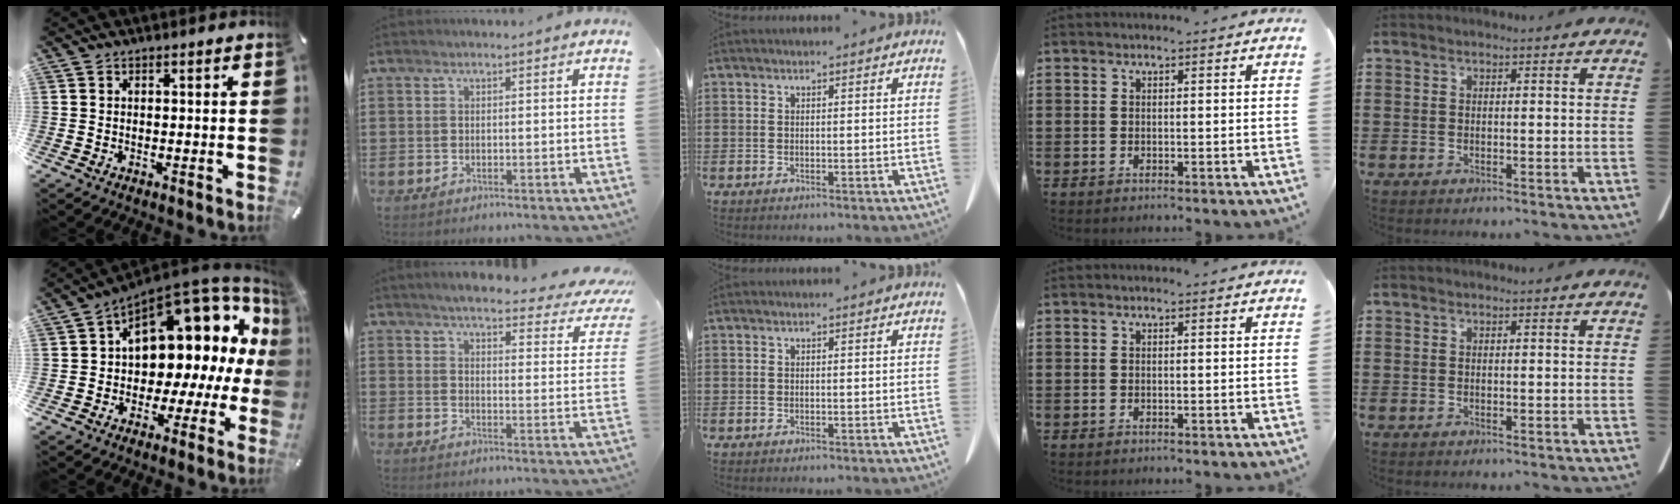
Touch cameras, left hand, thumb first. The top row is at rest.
{"thumb": {"total": 15.0, "force": [7.2, 9.5, 9.2], "torque": [-0.117, -0.081, 0.117]}, "index": {"total": 4.6, "force": [4.0, 0.4, 2.2], "torque": [-0.056, -0.029, 0.060]}}